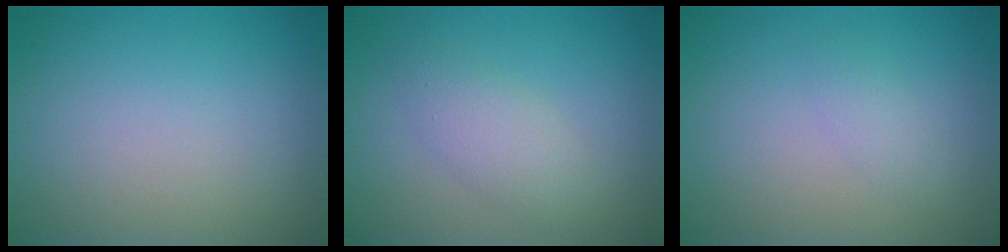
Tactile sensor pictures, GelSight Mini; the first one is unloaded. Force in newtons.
{"total": 2.7, "press": 2.7, "slide": 0.2}
{"total": 1.1, "press": 1.1, "slide": 0.0}